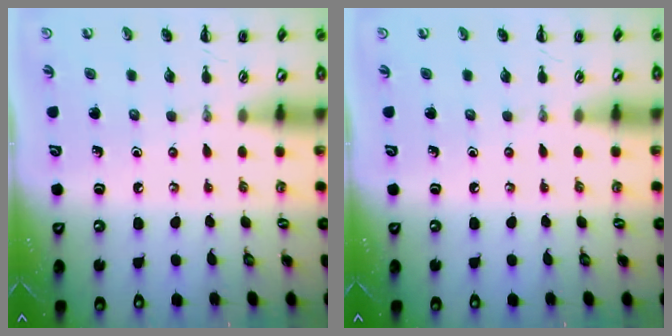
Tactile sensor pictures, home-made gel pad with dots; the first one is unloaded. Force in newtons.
{"total": 0.0}